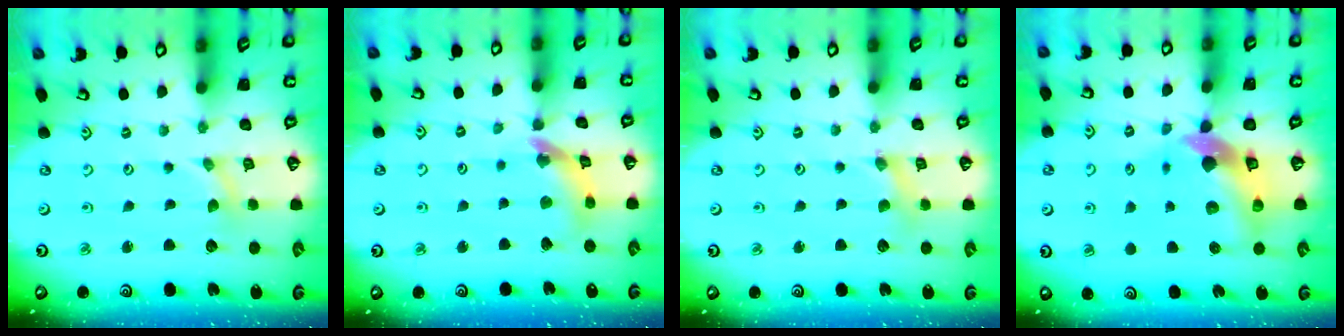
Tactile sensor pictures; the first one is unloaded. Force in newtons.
{"total": 11.6, "press": 11.5, "slide": 1.3}
{"total": 1.9, "press": 1.9, "slide": 0.3}
{"total": 11.2, "press": 11.1, "slide": 1.7}